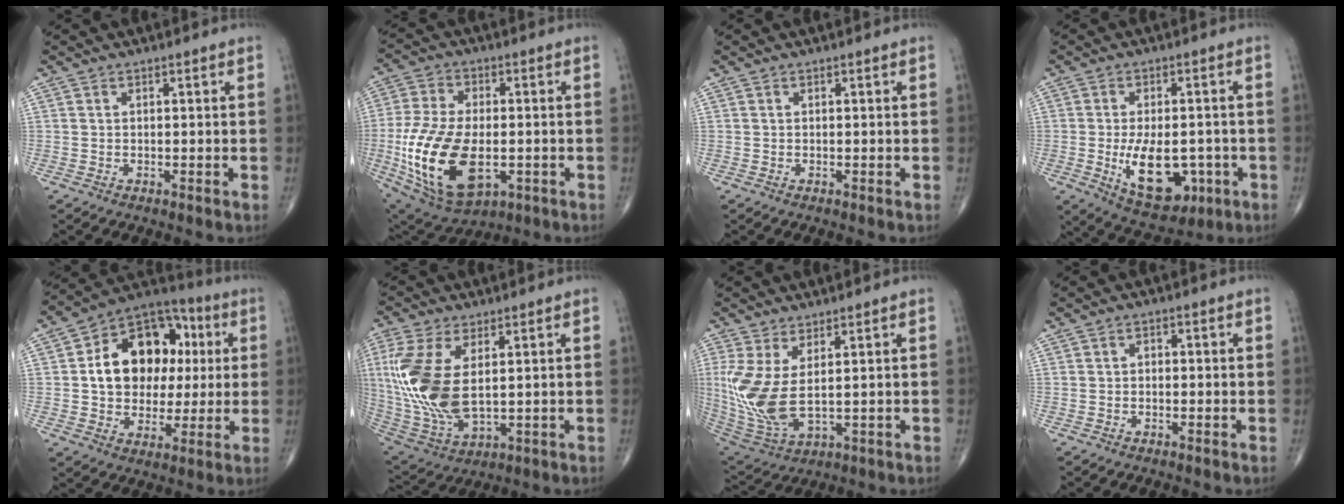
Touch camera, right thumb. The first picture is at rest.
{"total": 20.7, "force": [-4.2, 11.2, 16.9], "torque": [-0.337, -0.008, -0.057]}
{"total": 0.0}
{"total": 12.8, "force": [-3.2, 7.0, 10.2], "torque": [-0.138, -0.002, -0.033]}
{"total": 18.5, "force": [2.6, 13.6, 12.2], "torque": [-0.142, 0.023, 0.038]}
{"total": 17.1, "force": [2.4, 8.6, 14.6], "torque": [-0.334, -0.016, 0.061]}
{"total": 12.5, "force": [1.9, 5.3, 11.1], "torque": [-0.264, -0.025, 0.058]}
{"total": 1.0, "force": [-0.1, 0.7, 0.6], "torque": [-0.004, 0.006, -0.006]}